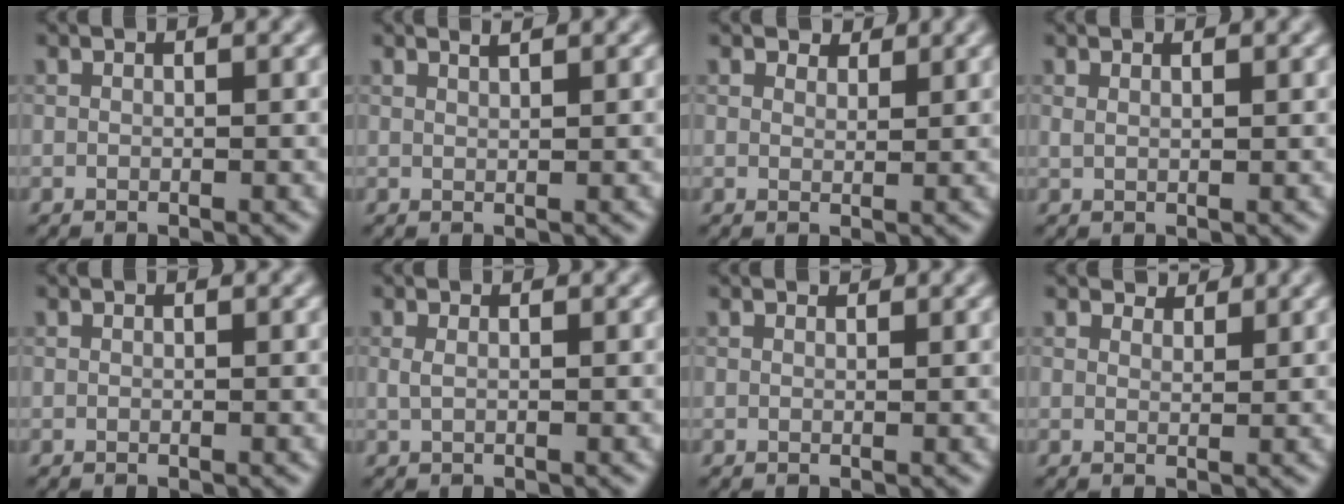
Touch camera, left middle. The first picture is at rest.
{"total": 1.1, "force": [0.9, 0.3, 0.6], "torque": [-0.004, 0.000, 0.002]}
{"total": 1.7, "force": [1.7, 0.4, 0.0], "torque": [-0.011, -0.001, 0.024]}
{"total": 0.7, "force": [0.6, 0.2, 0.4], "torque": [-0.008, -0.005, 0.004]}
{"total": 0.0}
{"total": 0.6, "force": [0.1, 0.2, 0.5], "torque": [-0.015, -0.004, -0.001]}
{"total": 0.6, "force": [0.5, -0.2, -0.3], "torque": [-0.007, -0.005, 0.007]}
{"total": 2.2, "force": [2.2, 0.4, 0.1], "torque": [-0.013, -0.002, 0.032]}